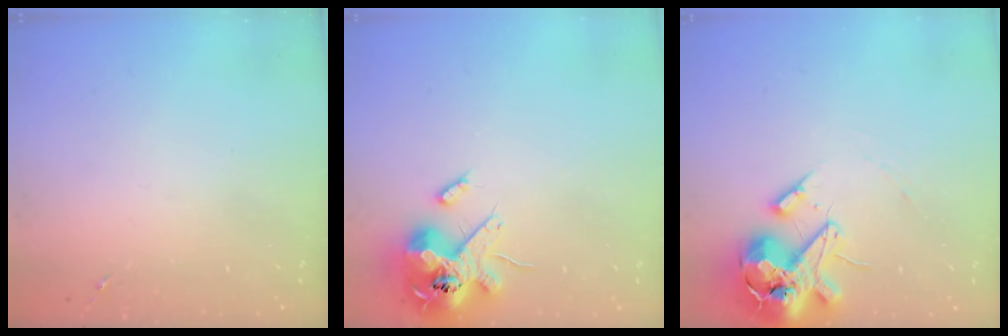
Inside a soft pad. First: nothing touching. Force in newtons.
{"total": 14.9, "press": 14.7, "slide": 2.6}
{"total": 16.2, "press": 16.0, "slide": 2.7}